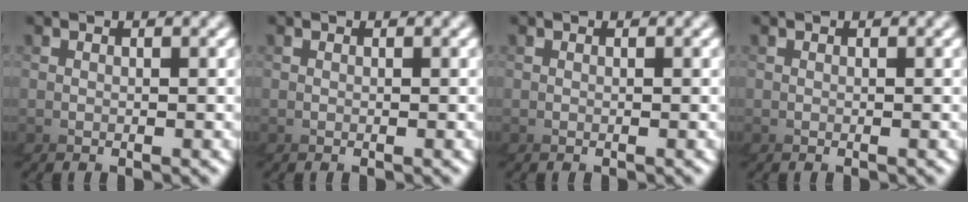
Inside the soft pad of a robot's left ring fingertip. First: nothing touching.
{"total": 0.0}
{"total": 0.0}
{"total": 0.0}